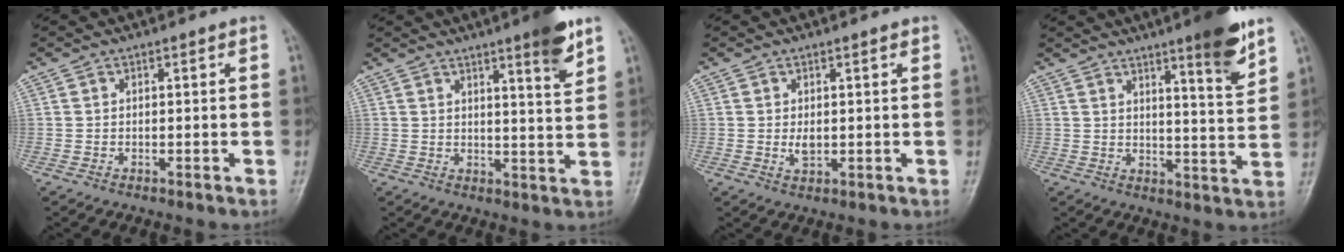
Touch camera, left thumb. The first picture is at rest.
{"total": 7.5, "force": [4.7, 0.9, 5.8], "torque": [-0.072, -0.030, 0.064]}
{"total": 2.4, "force": [0.2, 1.5, 1.9], "torque": [-0.023, -0.006, 0.006]}
{"total": 9.9, "force": [6.4, 1.2, 7.4], "torque": [-0.090, -0.043, 0.089]}